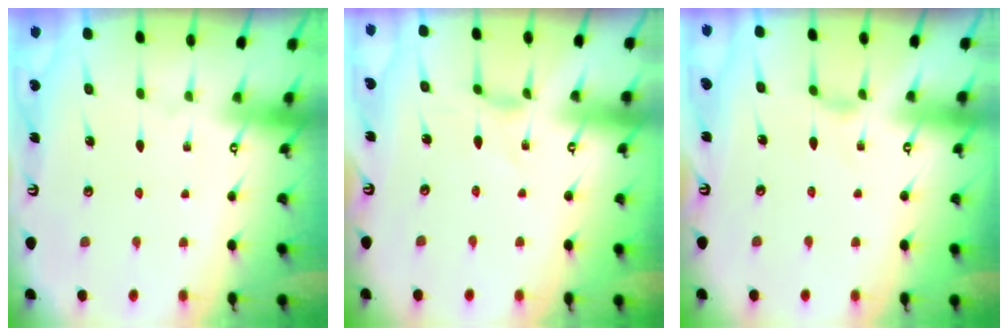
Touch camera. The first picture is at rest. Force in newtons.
{"total": 0.8, "press": 0.8, "slide": 0.3}
{"total": 0.7, "press": 0.6, "slide": 0.3}